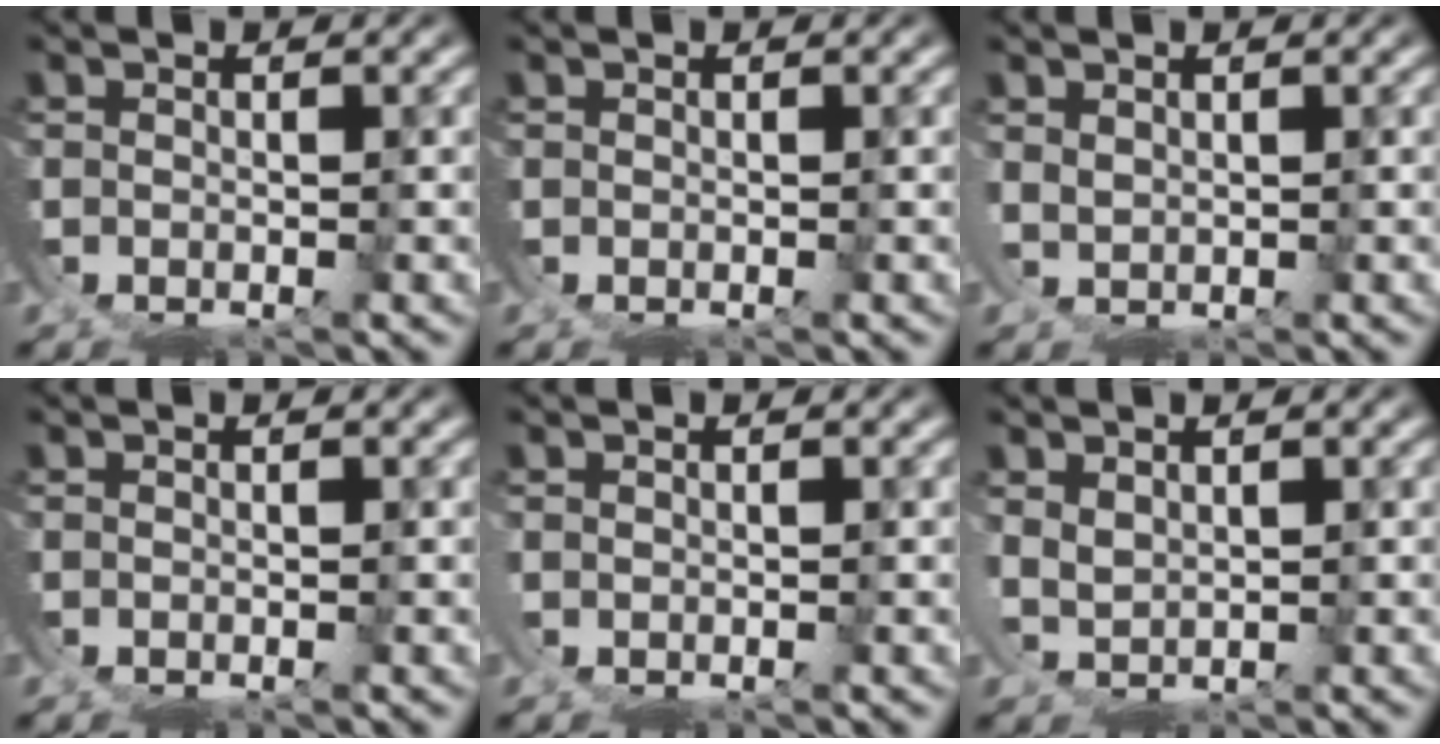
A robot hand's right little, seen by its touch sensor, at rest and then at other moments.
{"total": 0.0}
{"total": 1.6, "force": [1.4, -0.6, 0.5], "torque": [-0.011, -0.003, 0.035]}
{"total": 0.0}
{"total": 1.1, "force": [0.8, -0.5, 0.4], "torque": [-0.010, 0.001, 0.019]}
{"total": 1.8, "force": [1.5, 0.1, 0.9], "torque": [-0.029, -0.010, 0.041]}